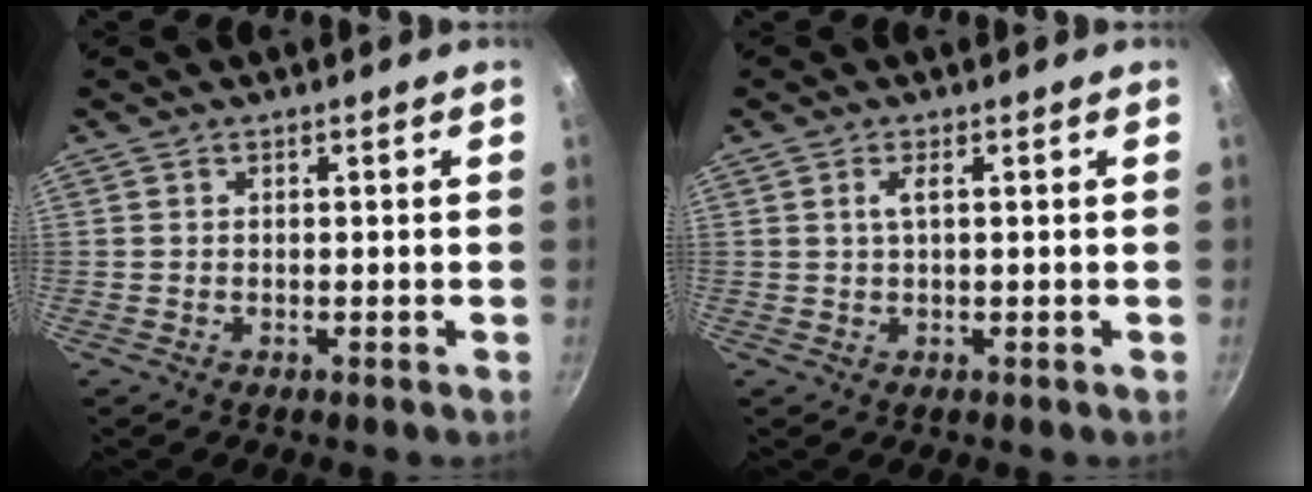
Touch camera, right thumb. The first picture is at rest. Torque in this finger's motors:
{"motor_torque": [0.20, -0.01, 0.49, 0.36, -0.01]}